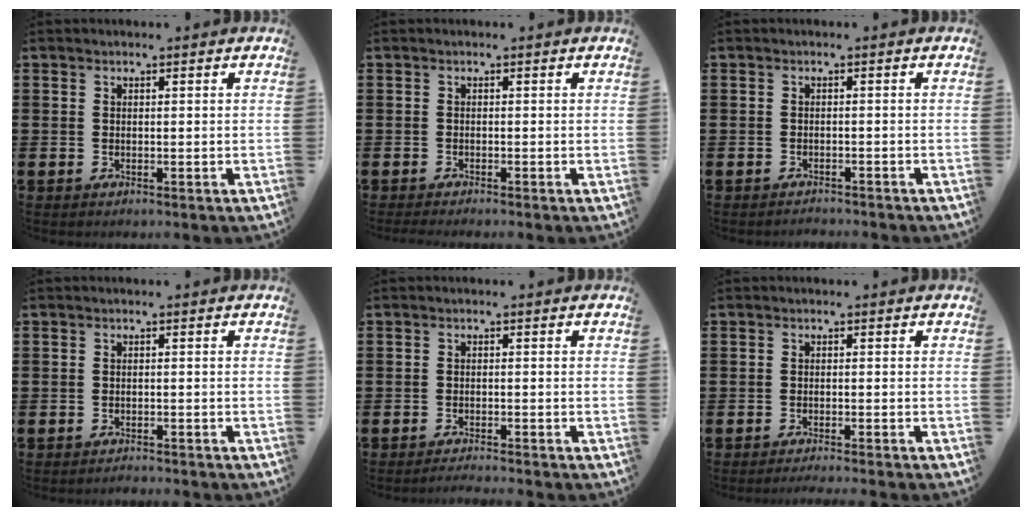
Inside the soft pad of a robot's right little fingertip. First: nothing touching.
{"total": 0.6, "force": [-0.5, 0.0, 0.3], "torque": [-0.004, -0.002, -0.010]}
{"total": 0.9, "force": [-0.9, 0.0, -0.1], "torque": [-0.002, 0.001, -0.020]}
{"total": 1.0, "force": [-1.0, -0.1, -0.1], "torque": [-0.001, 0.002, -0.021]}
{"total": 1.2, "force": [-1.1, -0.2, 0.1], "torque": [-0.003, 0.002, -0.023]}
{"total": 1.0, "force": [-1.0, -0.3, 0.2], "torque": [-0.001, 0.000, -0.020]}